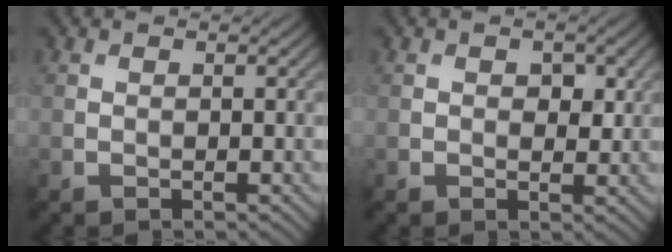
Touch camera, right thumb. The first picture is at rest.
{"total": 2.1, "force": [0.7, 1.4, 1.4], "torque": [-0.022, -0.007, 0.010]}